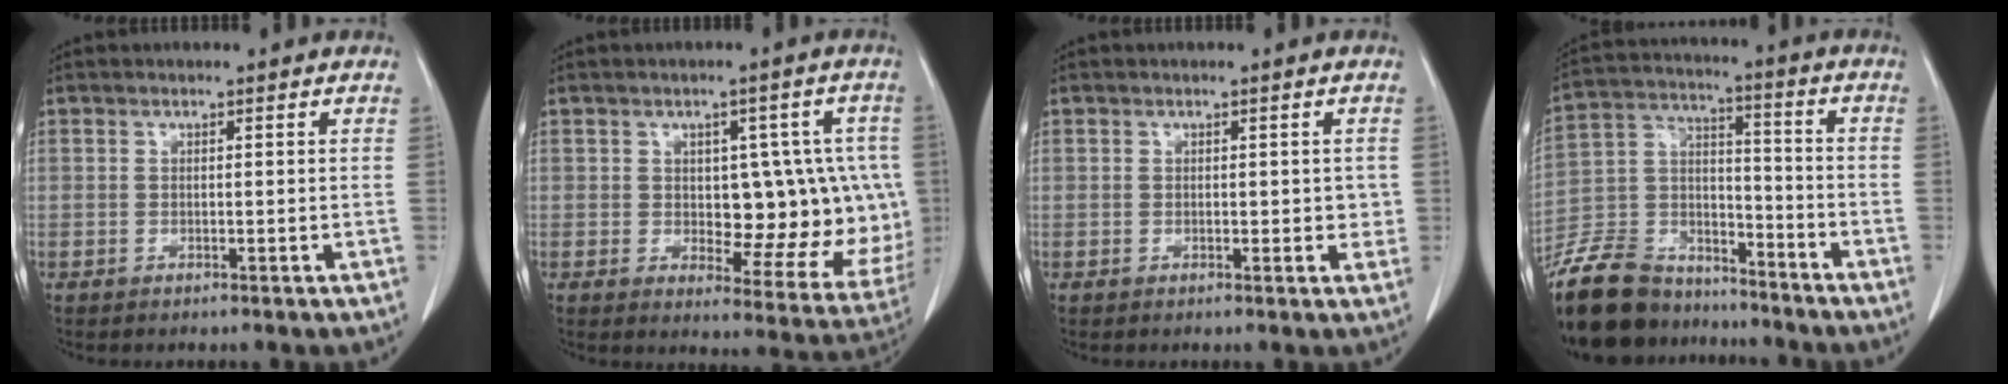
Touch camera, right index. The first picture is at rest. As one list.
[{"total": 13.3, "force": [0.3, 6.7, 11.5], "torque": [-0.124, 0.013, 0.018]}, {"total": 2.4, "force": [0.0, 1.5, 1.9], "torque": [-0.015, 0.004, 0.001]}, {"total": 17.1, "force": [-14.8, 7.1, 4.8], "torque": [-0.109, 0.031, -0.262]}]